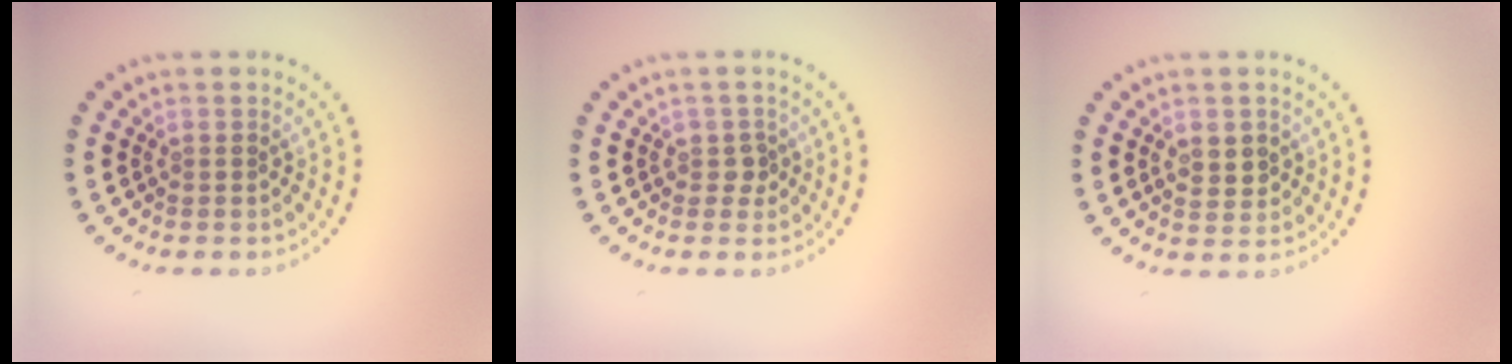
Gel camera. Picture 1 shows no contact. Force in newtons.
{"total": 1.2, "press": 1.0, "slide": 0.6}
{"total": 1.9, "press": 1.7, "slide": 0.6}